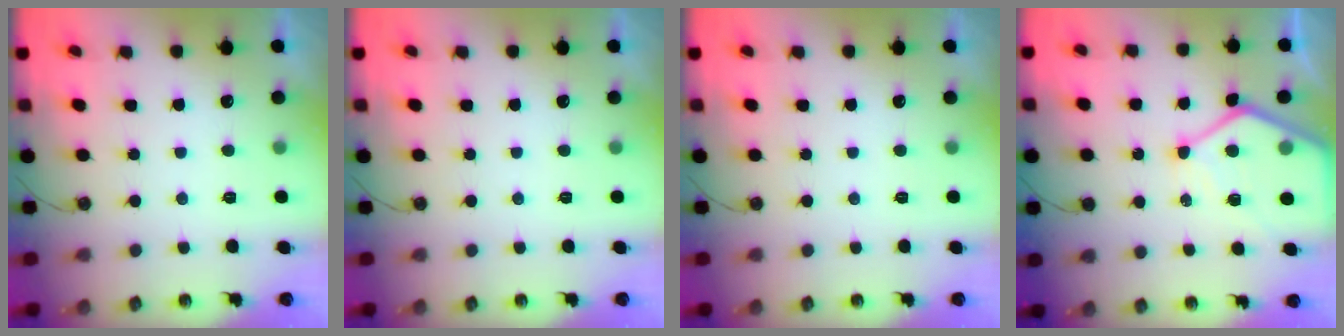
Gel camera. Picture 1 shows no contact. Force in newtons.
{"total": 0.0}
{"total": 0.0}
{"total": 13.7, "press": 13.6, "slide": 1.5}